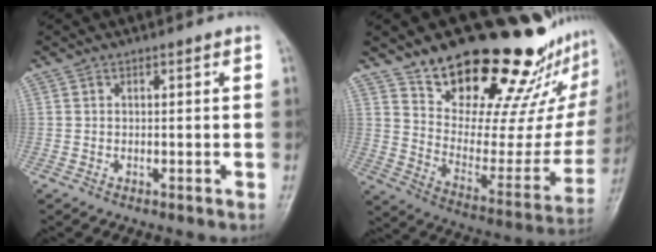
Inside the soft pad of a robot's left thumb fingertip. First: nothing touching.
{"total": 29.2, "force": [22.0, 10.7, 15.9], "torque": [-0.194, -0.121, 0.322]}